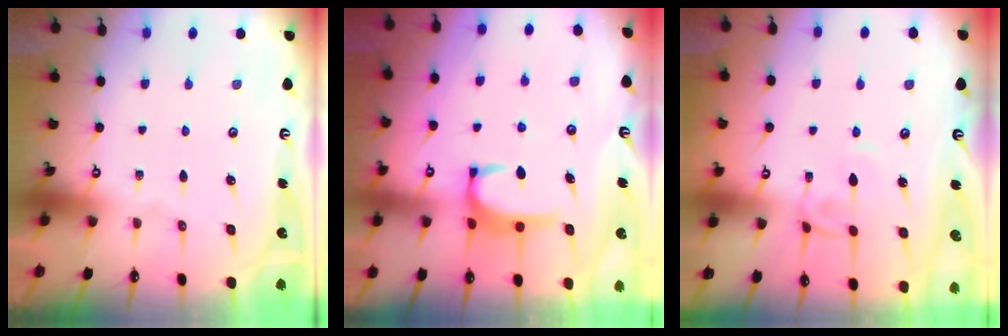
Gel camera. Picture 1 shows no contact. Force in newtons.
{"total": 2.7, "press": 2.7, "slide": 0.3}
{"total": 2.8, "press": 2.8, "slide": 0.2}